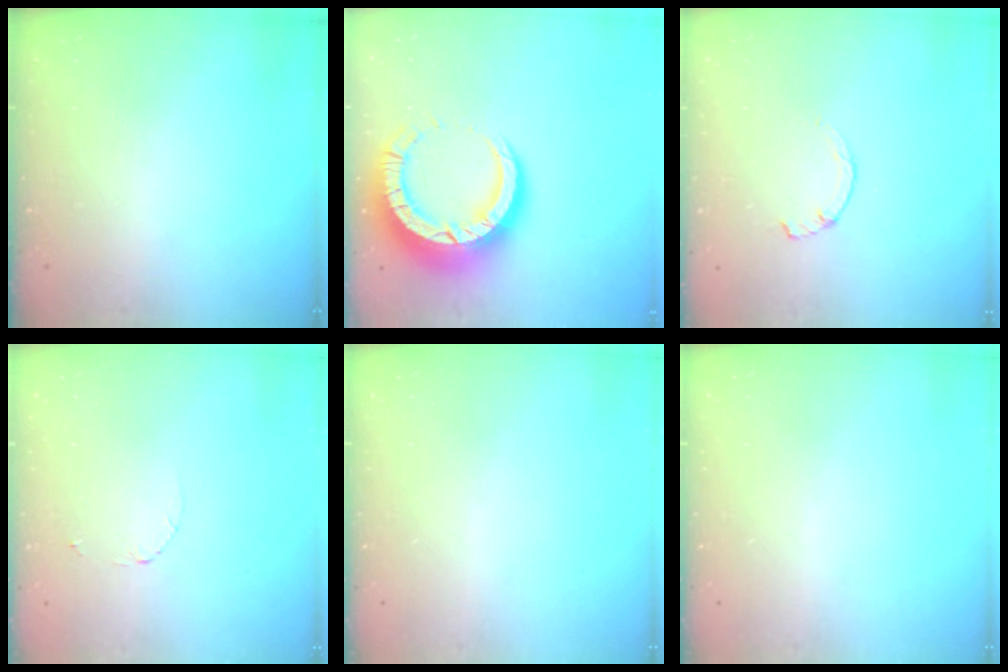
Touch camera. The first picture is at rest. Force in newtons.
{"total": 12.7, "press": 12.6, "slide": 1.3}
{"total": 1.7, "press": 1.7, "slide": 0.3}
{"total": 1.6, "press": 1.6, "slide": 0.2}
{"total": 0.0}
{"total": 0.0}